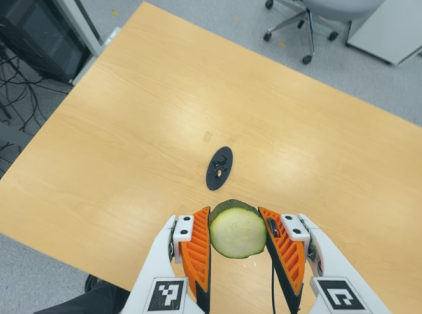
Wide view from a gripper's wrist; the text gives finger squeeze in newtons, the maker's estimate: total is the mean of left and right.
{"total": 11.9, "left": 11.9, "right": 11.8}